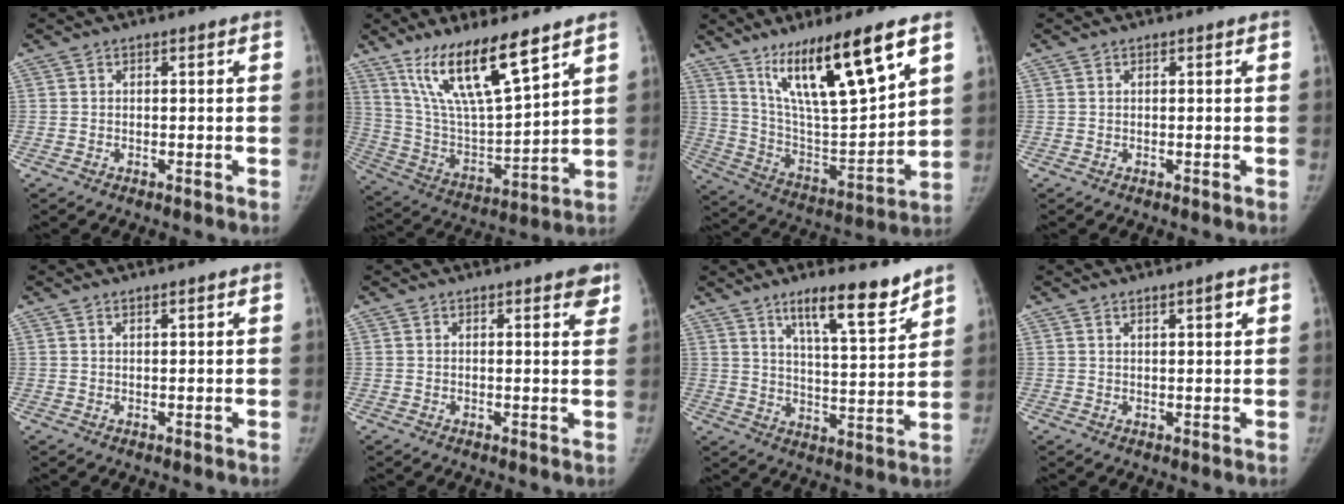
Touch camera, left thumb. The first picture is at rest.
{"total": 18.1, "force": [12.0, 4.0, 12.9], "torque": [-0.221, -0.060, 0.237]}
{"total": 21.6, "force": [12.5, 4.2, 17.0], "torque": [-0.280, -0.051, 0.230]}
{"total": 0.0}
{"total": 1.0, "force": [0.7, 0.1, 0.6], "torque": [-0.008, -0.004, 0.013]}
{"total": 3.8, "force": [2.3, 1.2, 2.7], "torque": [-0.019, -0.009, 0.023]}
{"total": 11.8, "force": [8.5, 2.2, 7.9], "torque": [-0.109, -0.059, 0.141]}
{"total": 2.3, "force": [1.3, 0.4, 1.8], "torque": [-0.023, -0.007, 0.021]}